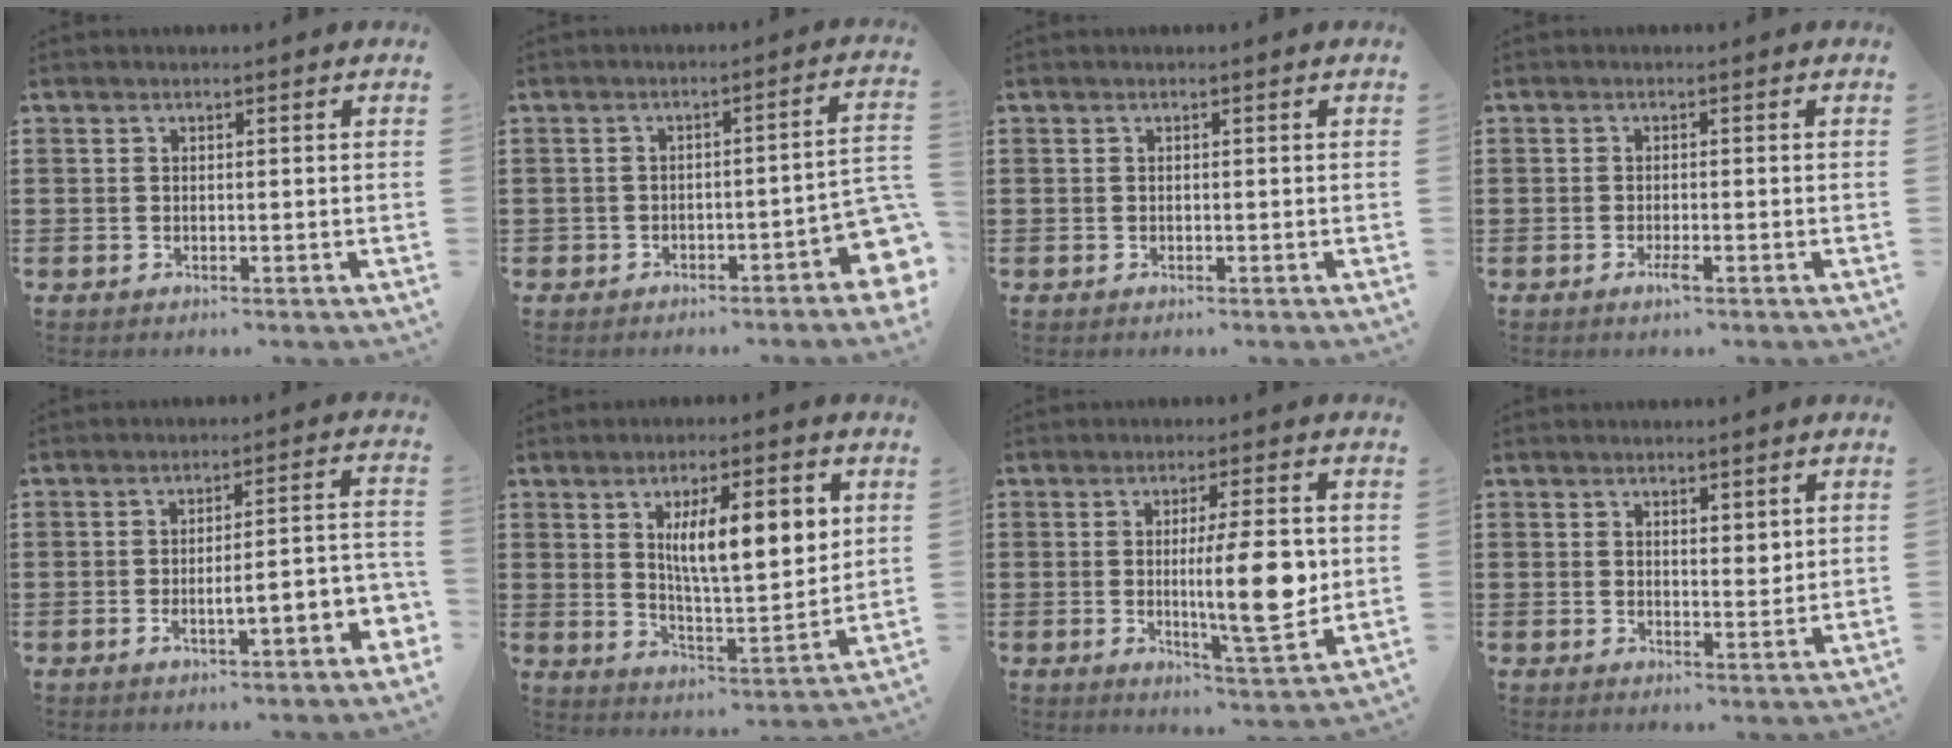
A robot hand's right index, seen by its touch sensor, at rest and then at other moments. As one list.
[{"total": 4.3, "force": [-3.2, 1.0, 2.6], "torque": [-0.043, -0.003, -0.062]}, {"total": 0.0}, {"total": 1.5, "force": [-0.8, 0.2, 1.3], "torque": [-0.023, -0.004, -0.013]}, {"total": 4.3, "force": [-2.2, 0.6, 3.7], "torque": [-0.065, -0.005, -0.046]}, {"total": 10.6, "force": [3.3, 3.3, 9.5], "torque": [-0.154, -0.003, 0.050]}, {"total": 11.2, "force": [0.3, 2.4, 10.9], "torque": [-0.157, -0.015, 0.002]}, {"total": 2.1, "force": [1.5, 1.1, 1.0], "torque": [-0.006, -0.002, 0.025]}]